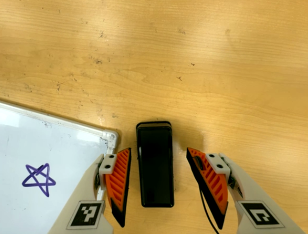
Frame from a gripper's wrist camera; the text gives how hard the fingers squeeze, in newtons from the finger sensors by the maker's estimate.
{"total": 0.0}